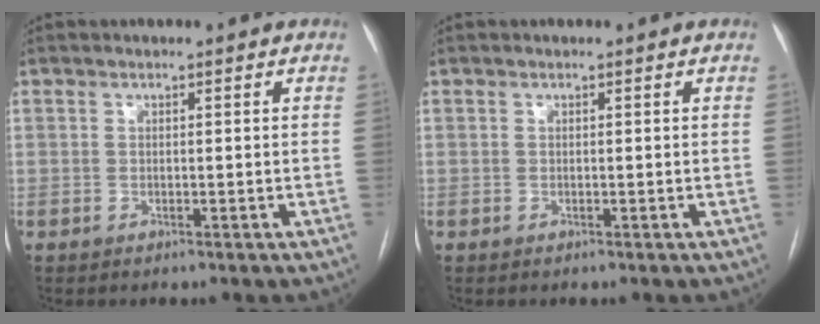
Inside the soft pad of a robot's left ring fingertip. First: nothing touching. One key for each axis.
{"total": 0.0}